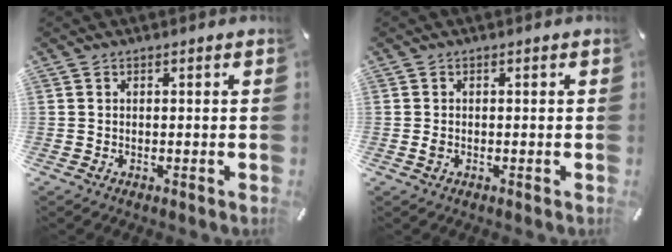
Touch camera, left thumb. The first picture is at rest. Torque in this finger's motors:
{"motor_torque": [0.37, 0.62, 0.17, -0.04, 0.01]}